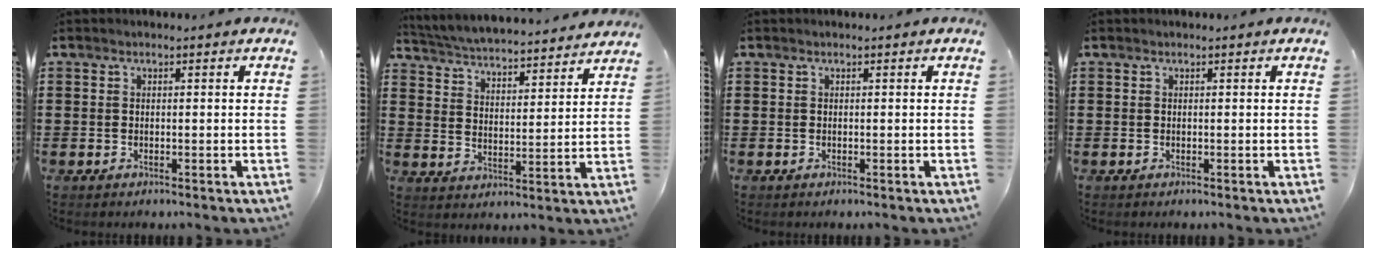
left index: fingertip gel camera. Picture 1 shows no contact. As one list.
[{"total": 4.6, "force": [4.6, -0.4, 0.5], "torque": [-0.035, -0.038, 0.075]}, {"total": 0.0}, {"total": 0.0}]